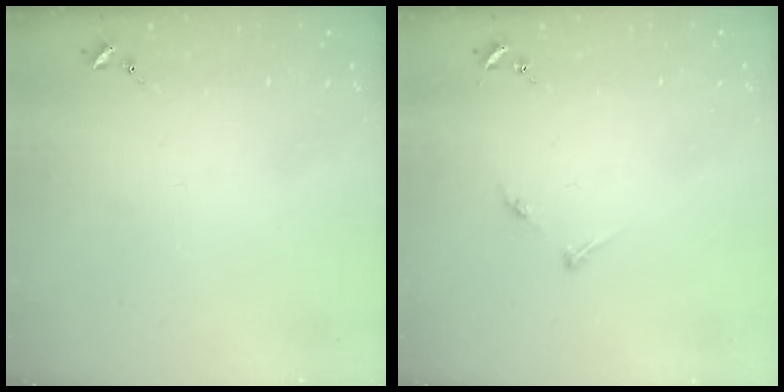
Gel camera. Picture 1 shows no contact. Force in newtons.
{"total": 4.0, "press": 3.9, "slide": 0.5}